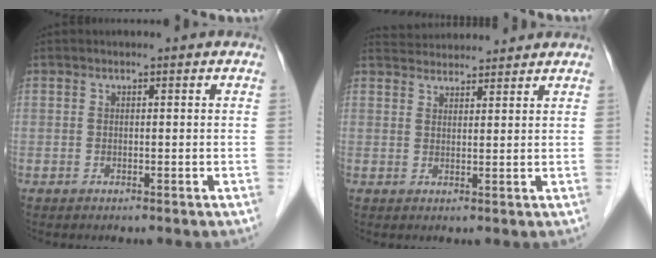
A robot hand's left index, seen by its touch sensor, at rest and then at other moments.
{"total": 6.6, "force": [6.5, 0.8, 1.0], "torque": [-0.020, 0.034, 0.098]}